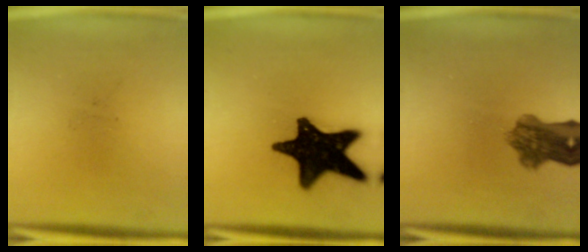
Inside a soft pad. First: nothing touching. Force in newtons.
{"total": 19.0}
{"total": 7.2}